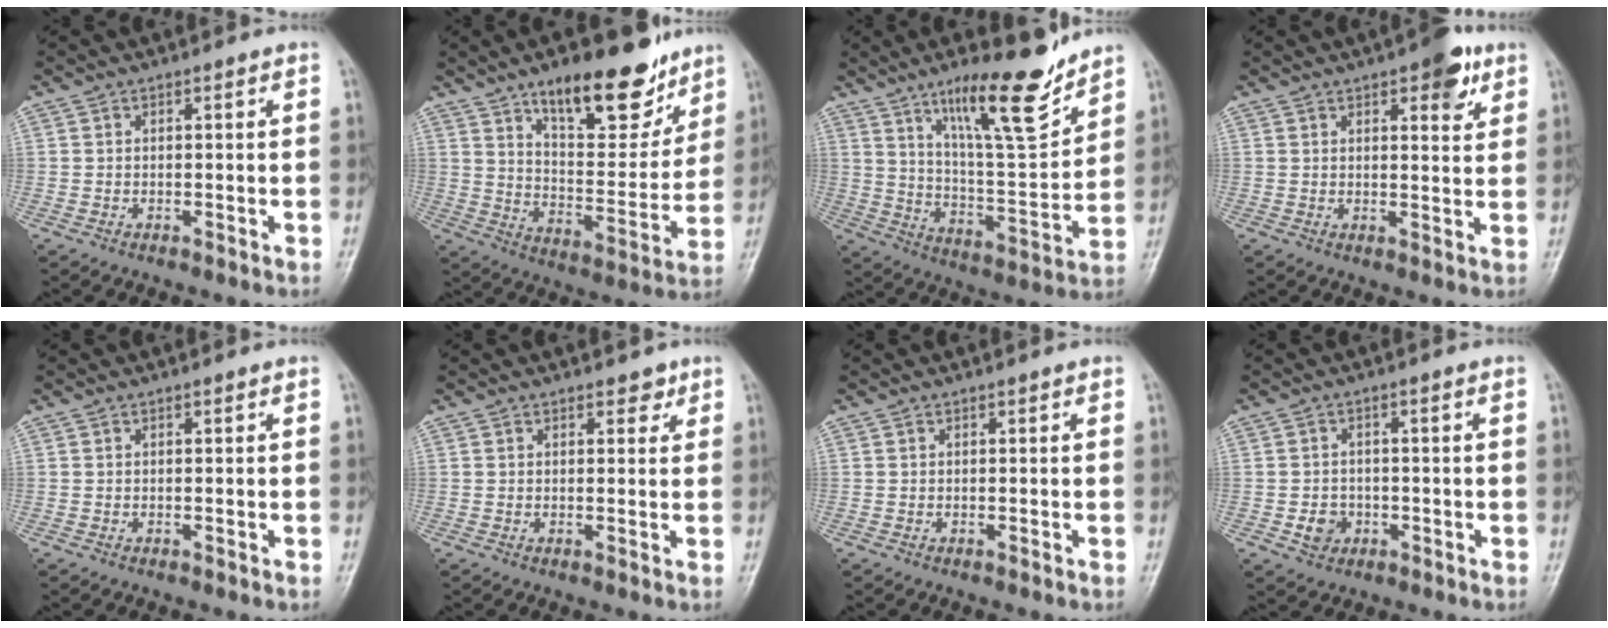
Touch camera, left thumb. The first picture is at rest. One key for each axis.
{"total": 18.6, "fx": 12.3, "fy": 7.2, "fz": 11.8, "tx": -0.124, "ty": -0.078, "tz": 0.197}
{"total": 17.2, "fx": 11.8, "fy": 3.9, "fz": 12.0, "tx": -0.167, "ty": -0.077, "tz": 0.203}
{"total": 6.9, "fx": 3.8, "fy": 2.6, "fz": 5.1, "tx": -0.047, "ty": -0.014, "tz": 0.043}
{"total": 0.0}
{"total": 2.0, "fx": 1.3, "fy": 1.1, "fz": 1.0, "tx": 0.003, "ty": -0.005, "tz": 0.014}
{"total": 0.0}
{"total": 3.6, "fx": -1.2, "fy": 3.1, "fz": 1.4, "tx": -0.009, "ty": 0.006, "tz": -0.018}